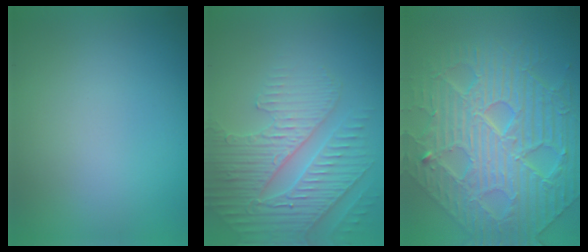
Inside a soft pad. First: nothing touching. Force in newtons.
{"total": 4.8, "press": 4.4, "slide": 1.9}
{"total": 8.4, "press": 6.9, "slide": 4.9}